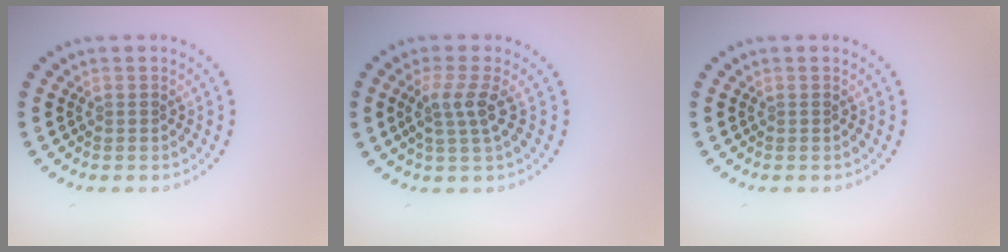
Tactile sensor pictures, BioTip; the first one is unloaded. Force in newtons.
{"total": 2.7, "press": 2.1, "slide": 1.7}
{"total": 0.0}